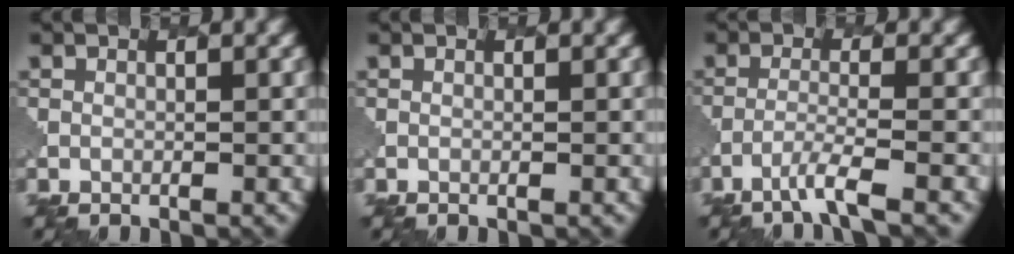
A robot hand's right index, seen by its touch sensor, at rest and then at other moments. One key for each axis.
{"total": 0.0}
{"total": 2.8, "fx": -1.9, "fy": 0.1, "fz": 2.0, "tx": -0.036, "ty": -0.002, "tz": -0.051}